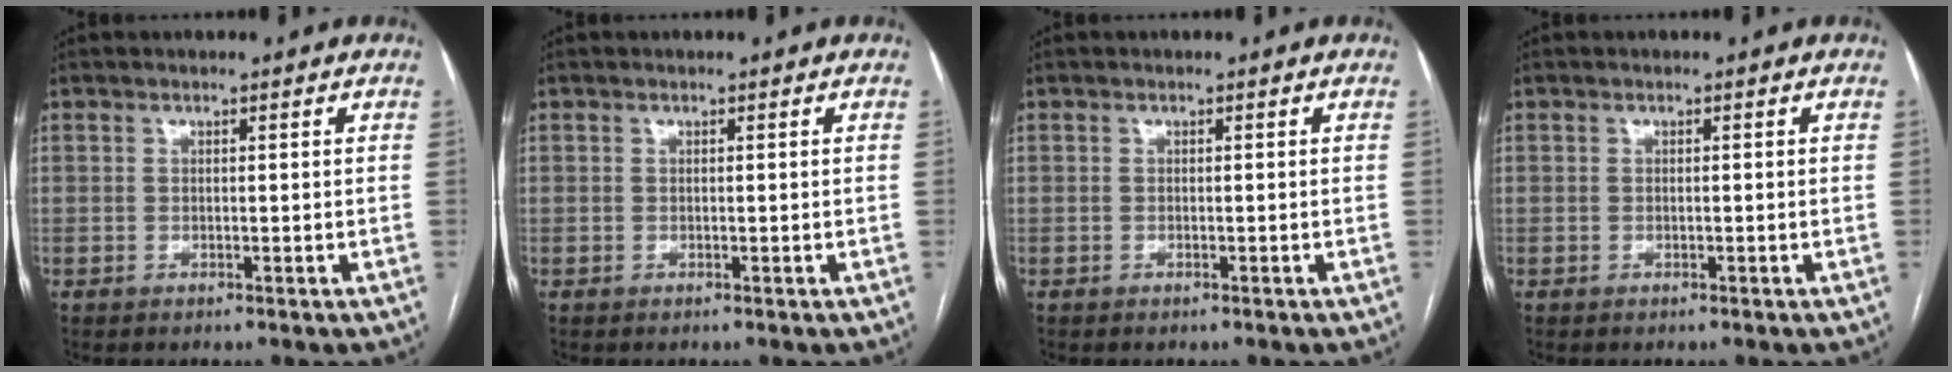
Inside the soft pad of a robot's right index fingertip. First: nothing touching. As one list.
[{"total": 0.0}, {"total": 0.0}, {"total": 0.0}]